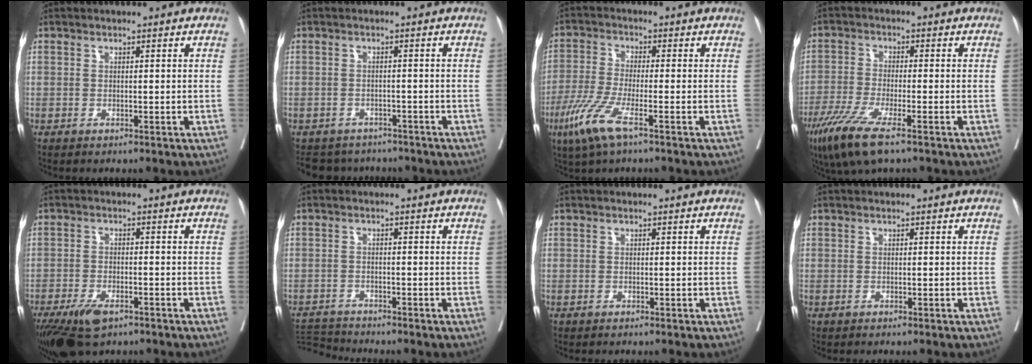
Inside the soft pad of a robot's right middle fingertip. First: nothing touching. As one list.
[{"total": 7.4, "force": [-6.8, 2.8, 0.7], "torque": [-0.017, 0.005, -0.086]}, {"total": 7.5, "force": [-4.1, 0.7, 6.2], "torque": [-0.140, -0.019, -0.083]}, {"total": 8.8, "force": [-5.5, 1.1, 6.8], "torque": [-0.136, -0.025, -0.099]}, {"total": 7.5, "force": [-5.0, 3.0, 4.8], "torque": [-0.085, -0.010, -0.085]}, {"total": 3.8, "force": [-3.7, -0.6, -0.6], "torque": [0.011, -0.006, -0.070]}, {"total": 0.0}, {"total": 0.0}]